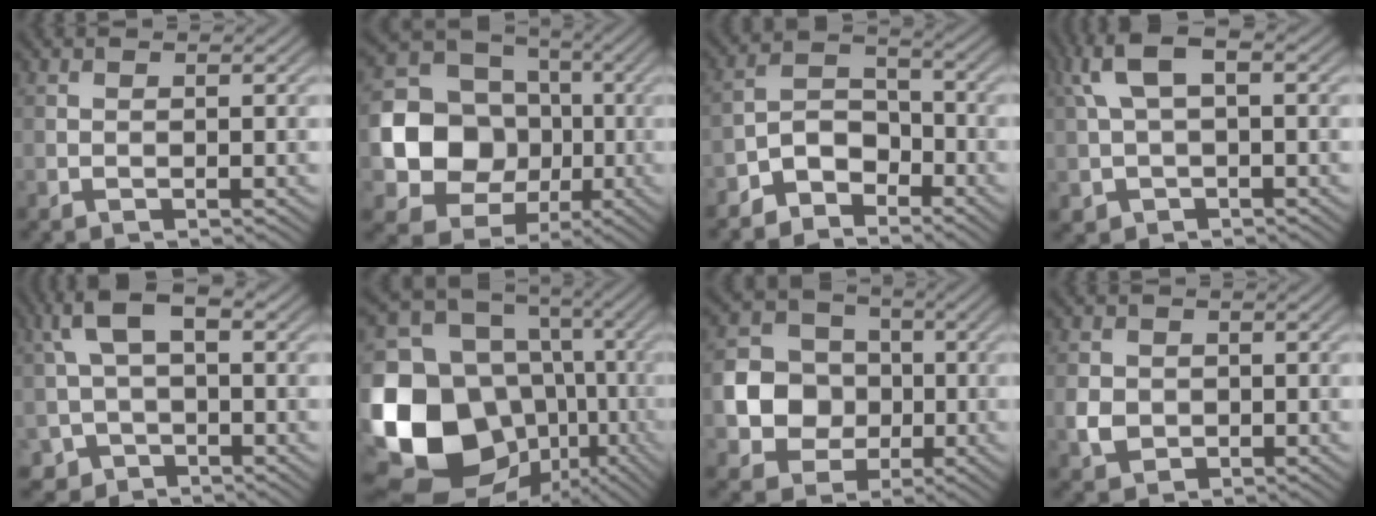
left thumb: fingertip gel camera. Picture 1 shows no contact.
{"total": 14.1, "force": [-1.1, 12.4, 6.6], "torque": [-0.169, -0.019, -0.038]}
{"total": 6.0, "force": [-4.5, 3.4, 2.3], "torque": [-0.041, 0.006, -0.099]}
{"total": 6.9, "force": [1.0, 4.1, 5.4], "torque": [-0.134, 0.008, 0.017]}
{"total": 6.3, "force": [-0.4, 4.5, 4.4], "torque": [-0.095, 0.004, -0.012]}
{"total": 22.4, "force": [-5.3, 18.6, 11.3], "torque": [-0.288, -0.022, -0.097]}
{"total": 8.8, "force": [-1.0, 7.8, 4.0], "torque": [-0.093, -0.003, -0.037]}
{"total": 3.0, "force": [-0.4, 2.7, 1.3], "torque": [-0.030, -0.003, -0.011]}